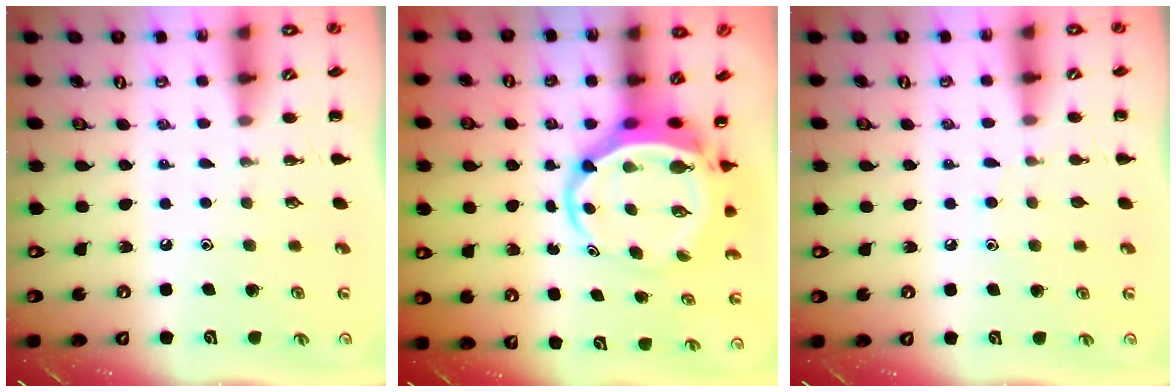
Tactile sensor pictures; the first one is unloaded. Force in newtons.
{"total": 8.5, "press": 8.1, "slide": 2.4}
{"total": 4.9, "press": 4.6, "slide": 1.7}